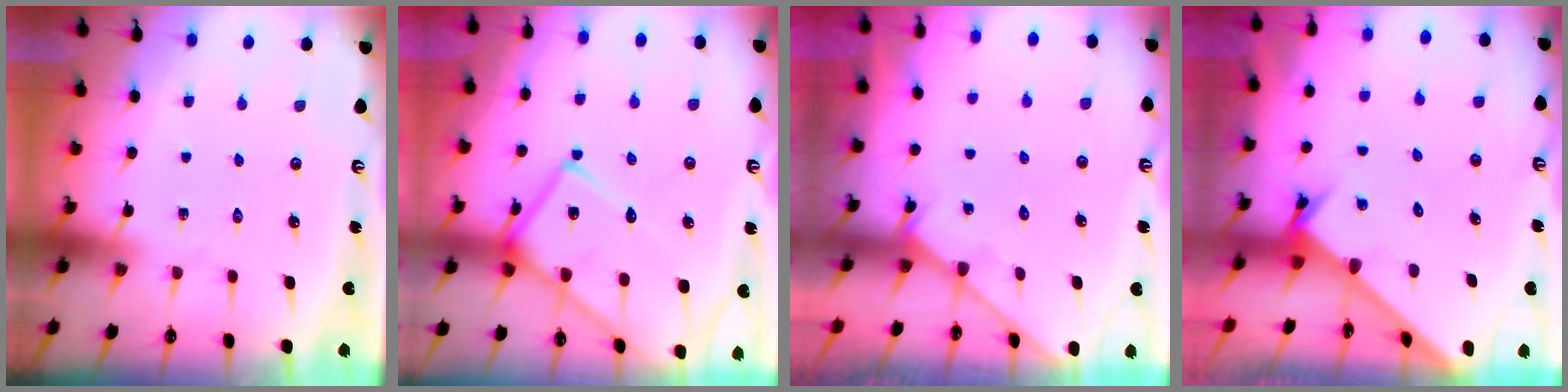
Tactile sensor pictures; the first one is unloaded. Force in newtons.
{"total": 15.2, "press": 15.2, "slide": 1.5}
{"total": 2.8, "press": 2.8, "slide": 0.2}
{"total": 2.2, "press": 2.2, "slide": 0.1}